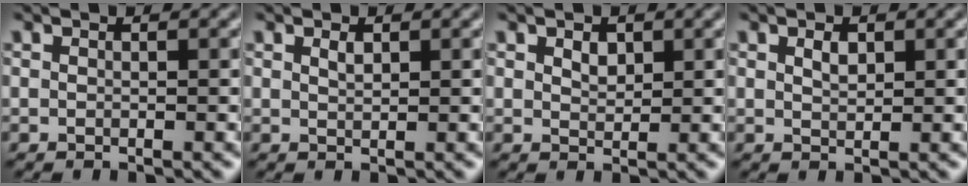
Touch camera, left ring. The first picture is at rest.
{"total": 0.8, "force": [0.5, 0.3, 0.5], "torque": [-0.013, -0.001, 0.012]}
{"total": 1.3, "force": [0.7, 0.8, 0.7], "torque": [-0.013, -0.001, 0.015]}
{"total": 1.2, "force": [0.6, 0.6, 0.8], "torque": [-0.016, 0.001, 0.013]}